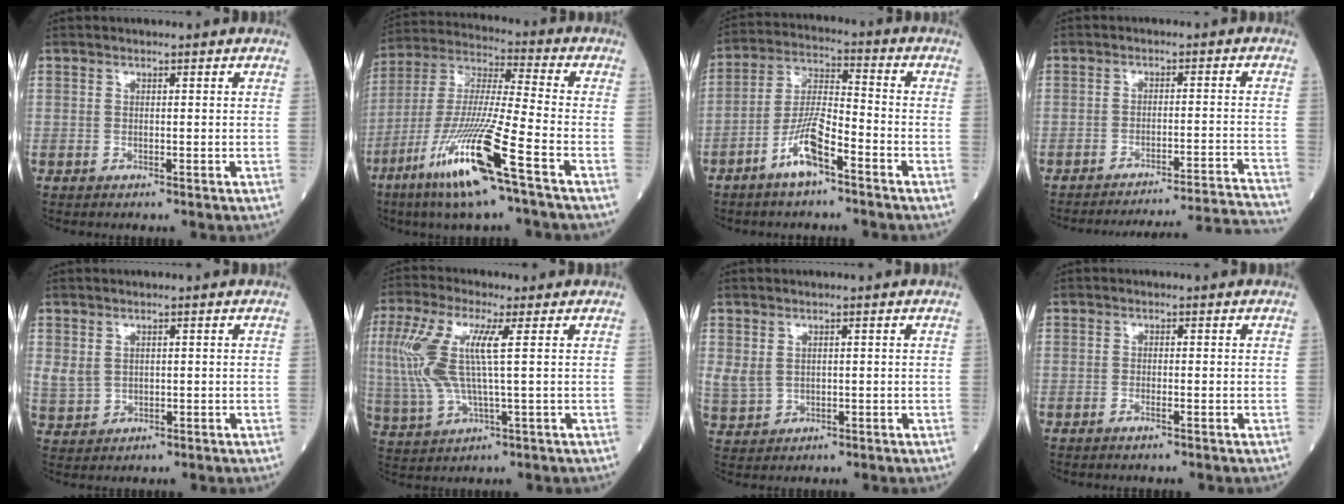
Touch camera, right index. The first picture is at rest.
{"total": 16.7, "force": [-8.5, -0.2, 14.3], "torque": [-0.305, -0.037, -0.167]}
{"total": 8.4, "force": [-4.9, 1.6, 6.7], "torque": [-0.136, 0.004, -0.096]}
{"total": 19.9, "force": [-19.3, -3.2, 3.5], "torque": [-0.013, -0.020, -0.247]}
{"total": 3.4, "force": [1.0, 2.8, 1.8], "torque": [-0.040, 0.003, 0.033]}
{"total": 10.6, "force": [2.0, 1.8, 10.3], "torque": [-0.253, 0.013, 0.037]}
{"total": 3.9, "force": [1.0, 3.0, 2.4], "torque": [-0.060, 0.005, 0.032]}
{"total": 0.8, "force": [-0.5, -0.1, 0.6], "torque": [-0.012, -0.001, -0.010]}